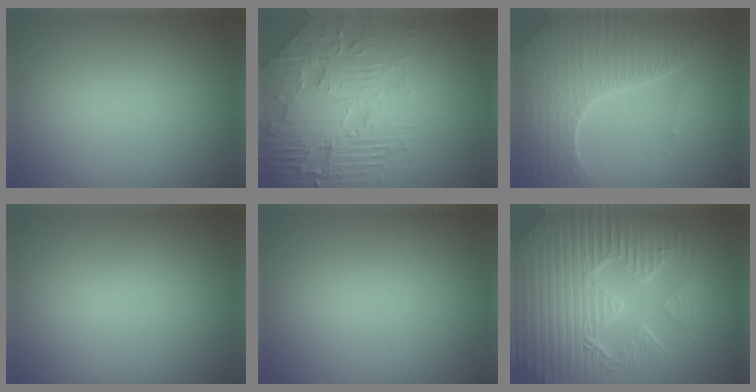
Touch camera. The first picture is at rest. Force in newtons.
{"total": 8.7, "press": 6.2, "slide": 6.1}
{"total": 7.0, "press": 5.0, "slide": 4.9}
{"total": 0.0}
{"total": 0.0}
{"total": 8.9, "press": 6.4, "slide": 6.1}